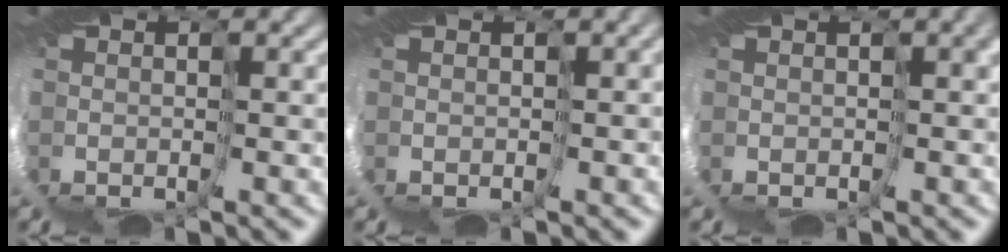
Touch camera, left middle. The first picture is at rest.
{"total": 0.6, "force": [-0.3, 0.1, 0.5], "torque": [-0.007, 0.002, 0.004]}
{"total": 0.7, "force": [0.2, -0.1, 0.7], "torque": [-0.009, 0.002, 0.011]}